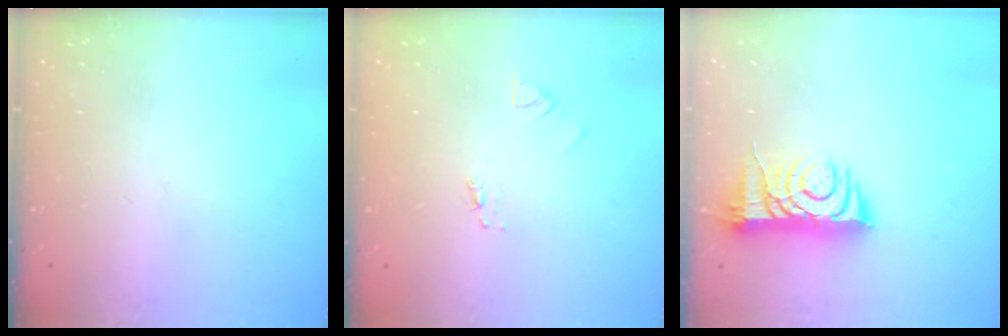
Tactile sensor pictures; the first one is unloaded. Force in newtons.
{"total": 2.1, "press": 2.1, "slide": 0.1}
{"total": 8.4, "press": 8.3, "slide": 0.9}